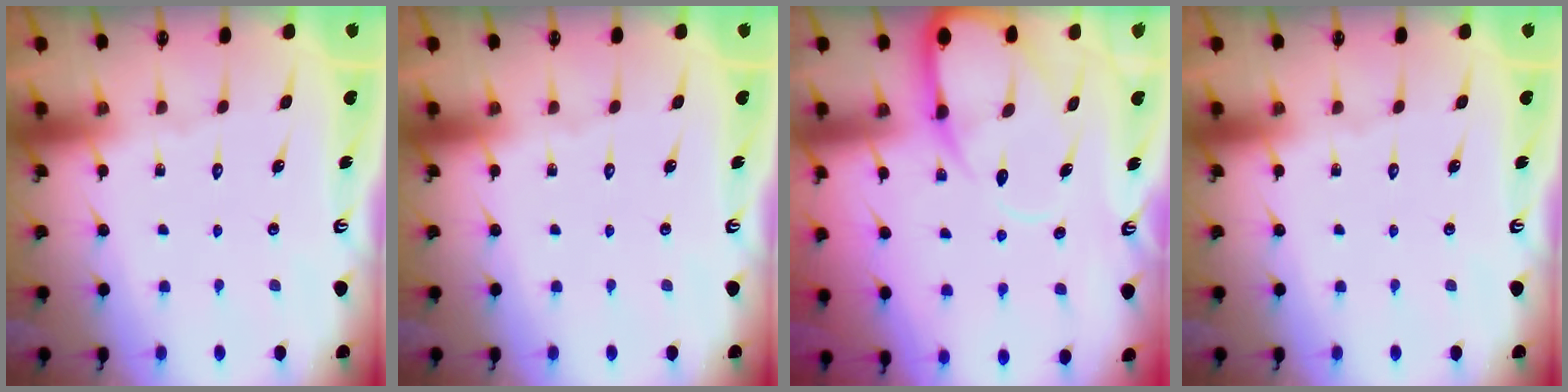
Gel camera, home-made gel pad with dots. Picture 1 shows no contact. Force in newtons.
{"total": 0.0}
{"total": 10.2, "press": 10.1, "slide": 1.2}
{"total": 0.0}